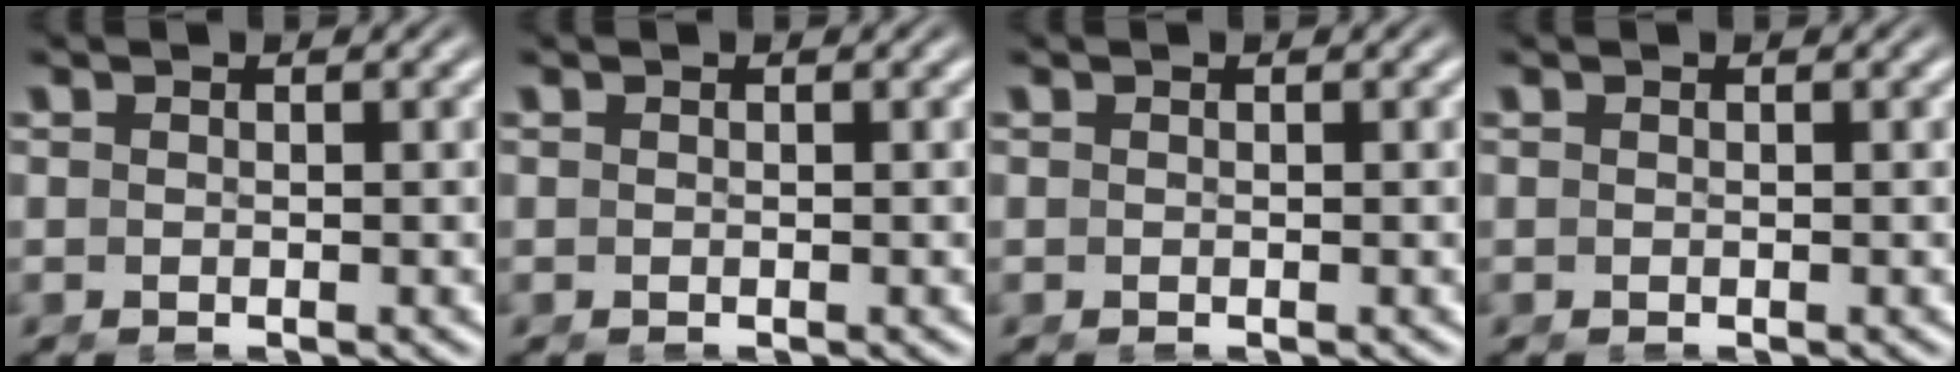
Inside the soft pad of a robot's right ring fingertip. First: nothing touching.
{"total": 0.0}
{"total": 0.0}
{"total": 0.0}